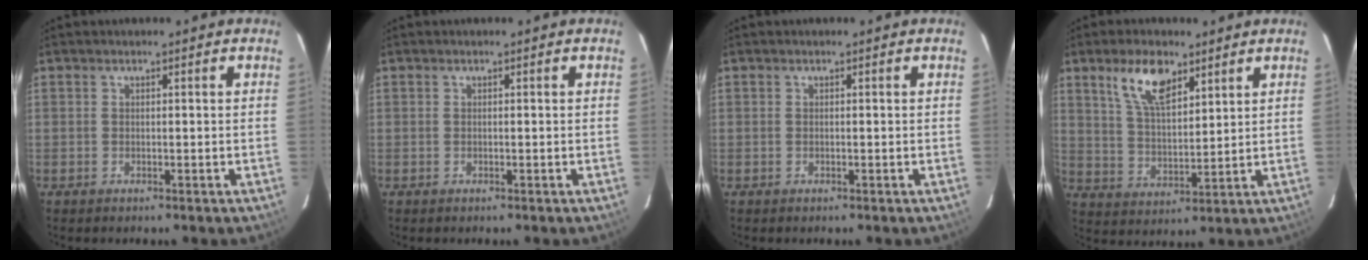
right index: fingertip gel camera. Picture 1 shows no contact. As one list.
[{"total": 0.0}, {"total": 0.0}, {"total": 9.7, "force": [5.9, 4.2, 6.5], "torque": [-0.118, 0.010, 0.117]}]